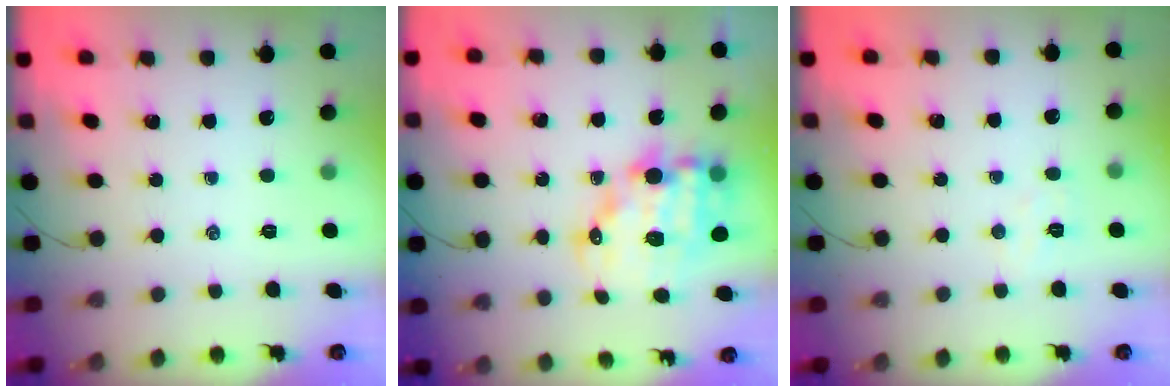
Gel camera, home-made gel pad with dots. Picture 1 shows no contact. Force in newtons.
{"total": 14.1, "press": 13.8, "slide": 3.2}
{"total": 3.8, "press": 3.7, "slide": 0.8}